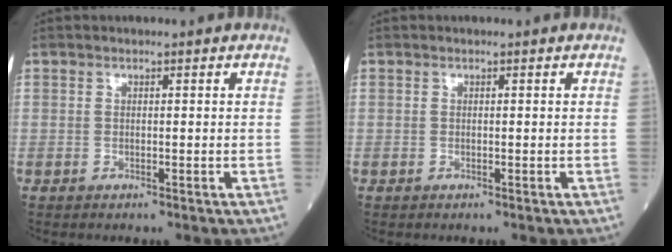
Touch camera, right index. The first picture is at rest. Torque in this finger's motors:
{"motor_torque": [0.00, 0.00, 0.01, 0.00]}